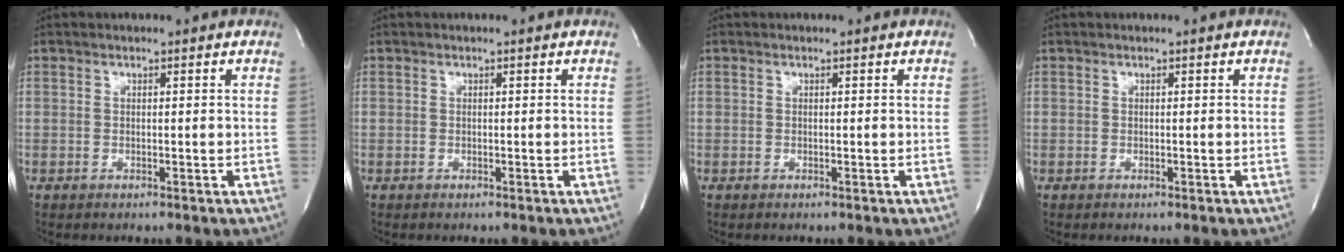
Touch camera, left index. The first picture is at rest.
{"total": 0.0}
{"total": 0.0}
{"total": 0.0}